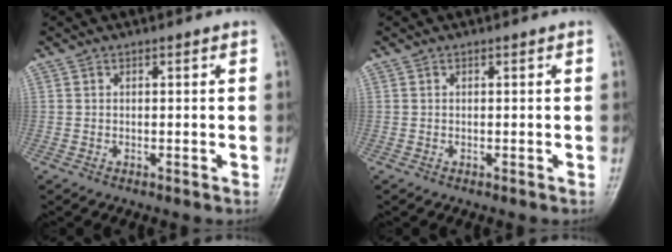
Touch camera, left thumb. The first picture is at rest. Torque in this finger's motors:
{"motor_torque": [0.00, 0.00, -0.07, -0.07, 0.00]}